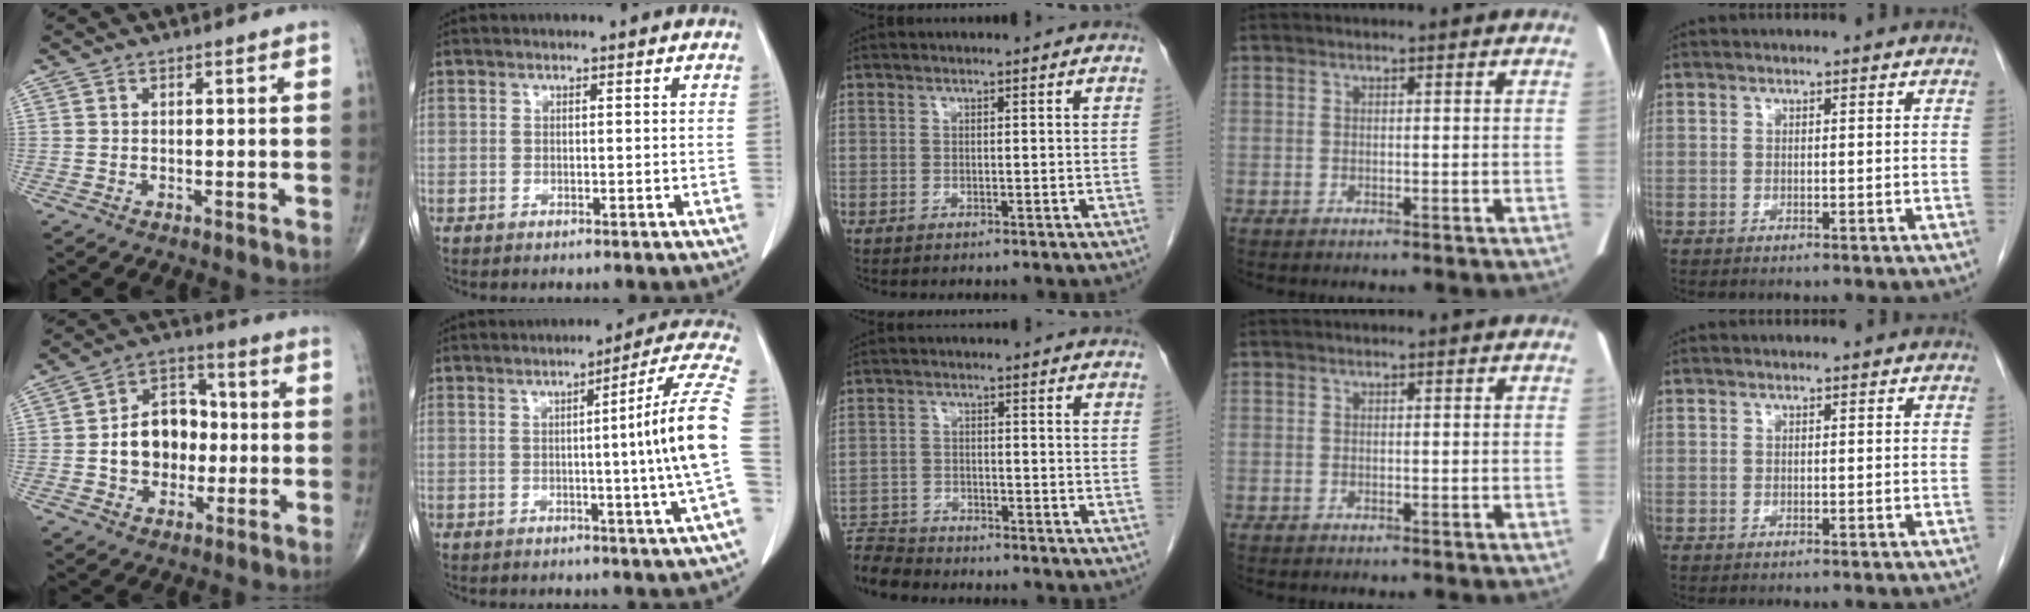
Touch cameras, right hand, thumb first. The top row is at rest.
{"thumb": {"total": 12.2, "force": [-1.0, 9.3, 7.8], "torque": [-0.084, 0.032, -0.023]}, "index": {"total": 12.3, "force": [-1.0, -2.9, 11.9], "torque": [-0.148, -0.005, -0.018]}, "middle": {"total": 5.8, "force": [-5.8, 0.6, -0.1], "torque": [0.003, -0.007, -0.106]}}